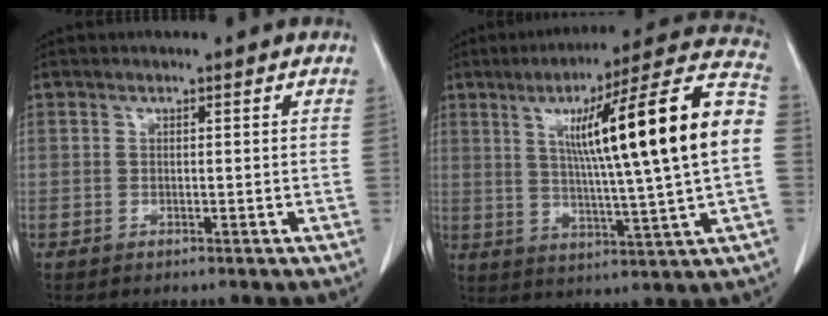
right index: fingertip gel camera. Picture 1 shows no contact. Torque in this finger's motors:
{"motor_torque": [1.86, 0.28, 0.78, 0.21]}